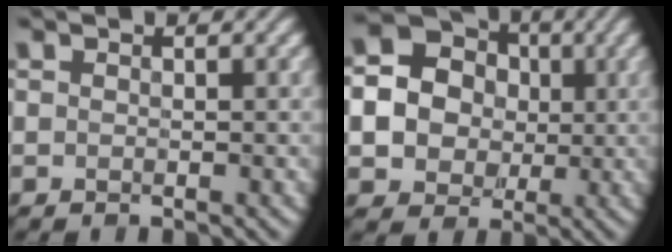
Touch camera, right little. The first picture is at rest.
{"total": 12.2, "force": [1.1, 11.4, 4.4], "torque": [-0.127, 0.035, 0.013]}